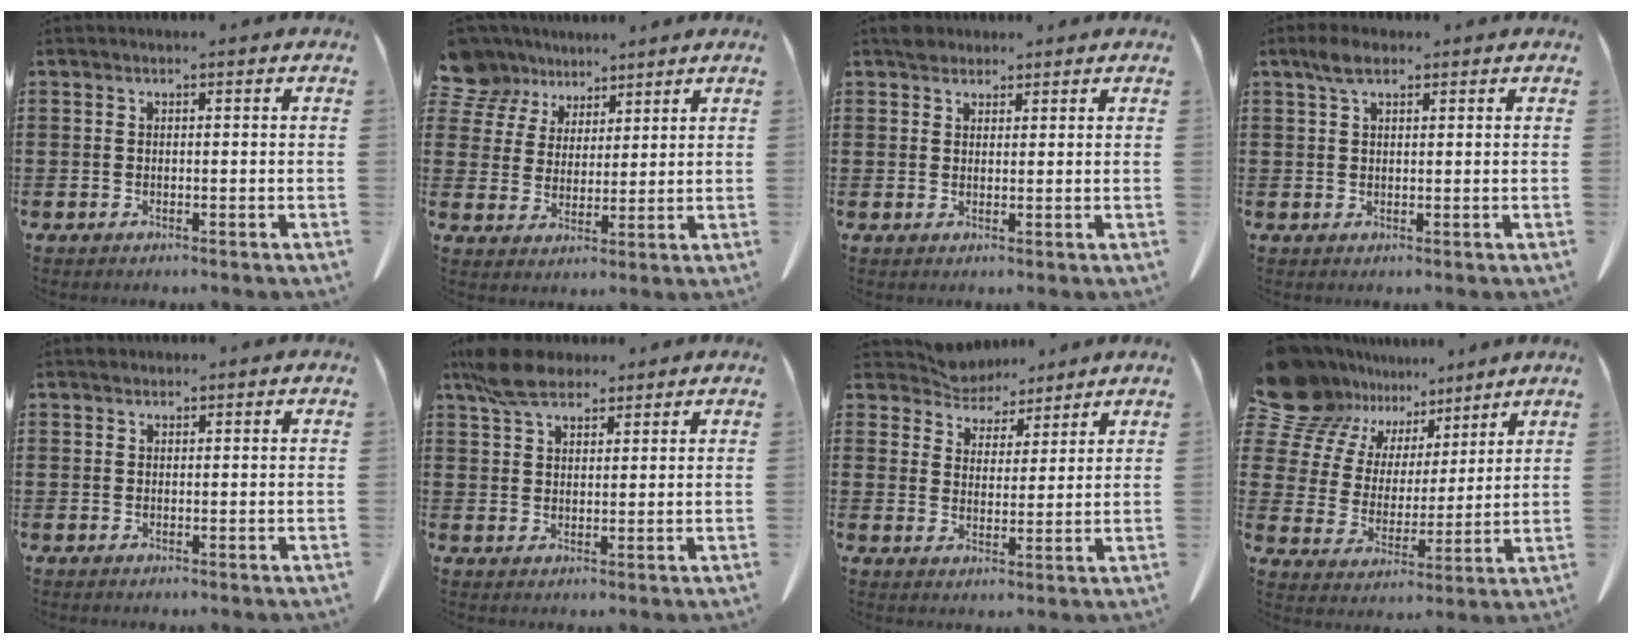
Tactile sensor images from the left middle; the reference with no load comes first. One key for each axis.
{"total": 7.9, "fx": 6.3, "fy": 4.5, "fz": 1.4, "tx": -0.070, "ty": -0.019, "tz": 0.122}
{"total": 2.5, "fx": 2.2, "fy": 1.2, "fz": 0.5, "tx": -0.007, "ty": 0.000, "tz": 0.041}
{"total": 3.3, "fx": 1.9, "fy": 1.4, "fz": 2.3, "tx": -0.051, "ty": 0.006, "tz": 0.034}
{"total": 0.9, "fx": 0.8, "fy": 0.5, "fz": 0.1, "tx": 0.004, "ty": -0.003, "tz": 0.015}
{"total": 6.7, "fx": 5.1, "fy": 2.8, "fz": 3.2, "tx": -0.079, "ty": -0.001, "tz": 0.098}
{"total": 5.3, "fx": 4.9, "fy": 2.1, "fz": 0.2, "tx": -0.033, "ty": -0.026, "tz": 0.087}
{"total": 11.5, "fx": 9.3, "fy": 6.3, "fz": 2.2, "tx": -0.105, "ty": -0.056, "tz": 0.178}